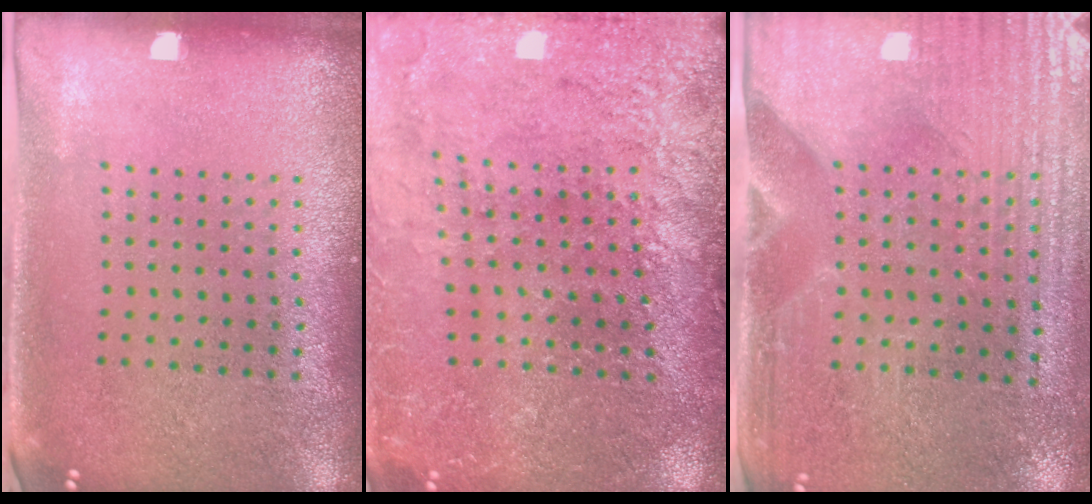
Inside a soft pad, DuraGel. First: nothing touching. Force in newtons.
{"total": 3.2, "press": 3.1, "slide": 0.7}
{"total": 3.6, "press": 3.4, "slide": 1.4}